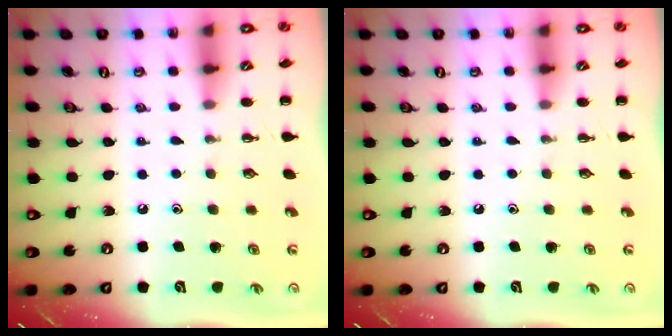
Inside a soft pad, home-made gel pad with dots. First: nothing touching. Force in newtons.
{"total": 0.0}